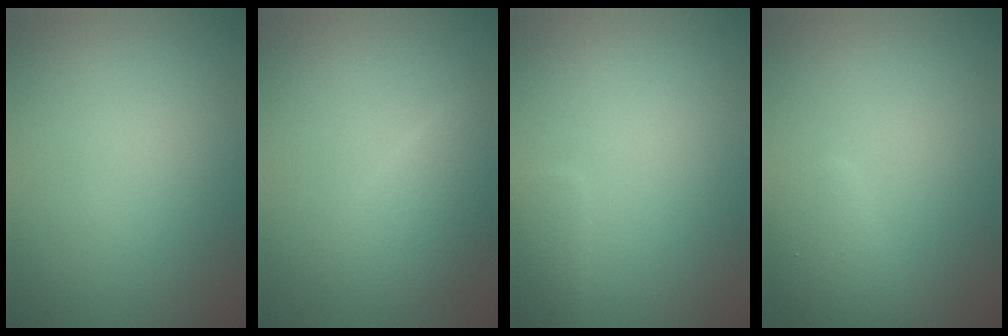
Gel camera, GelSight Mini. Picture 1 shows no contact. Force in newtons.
{"total": 2.6, "press": 2.5, "slide": 0.2}
{"total": 1.5, "press": 1.5, "slide": 0.1}
{"total": 2.6, "press": 2.6, "slide": 0.1}